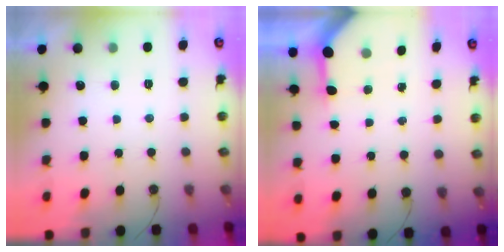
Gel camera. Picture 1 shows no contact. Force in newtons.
{"total": 3.4, "press": 3.4, "slide": 0.3}